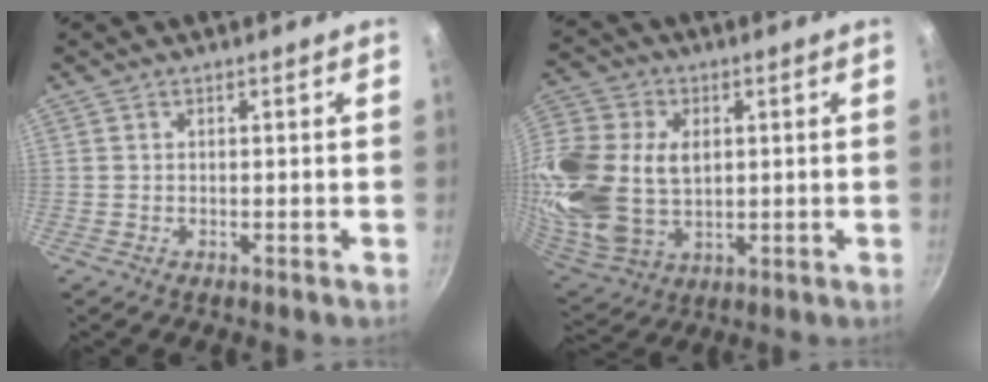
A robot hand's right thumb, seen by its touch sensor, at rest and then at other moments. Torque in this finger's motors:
{"motor_torque": [1.58, 2.99, 0.54, -0.27, 0.24]}